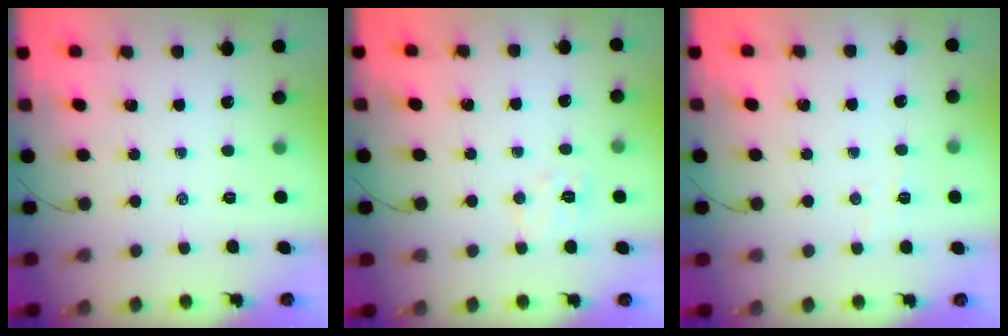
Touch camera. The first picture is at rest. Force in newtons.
{"total": 6.8, "press": 6.6, "slide": 1.3}
{"total": 2.8, "press": 2.7, "slide": 0.8}